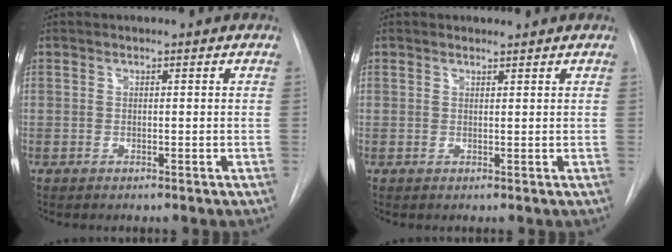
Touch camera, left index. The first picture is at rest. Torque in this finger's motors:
{"motor_torque": [0.54, -0.67, 0.02, 0.00]}